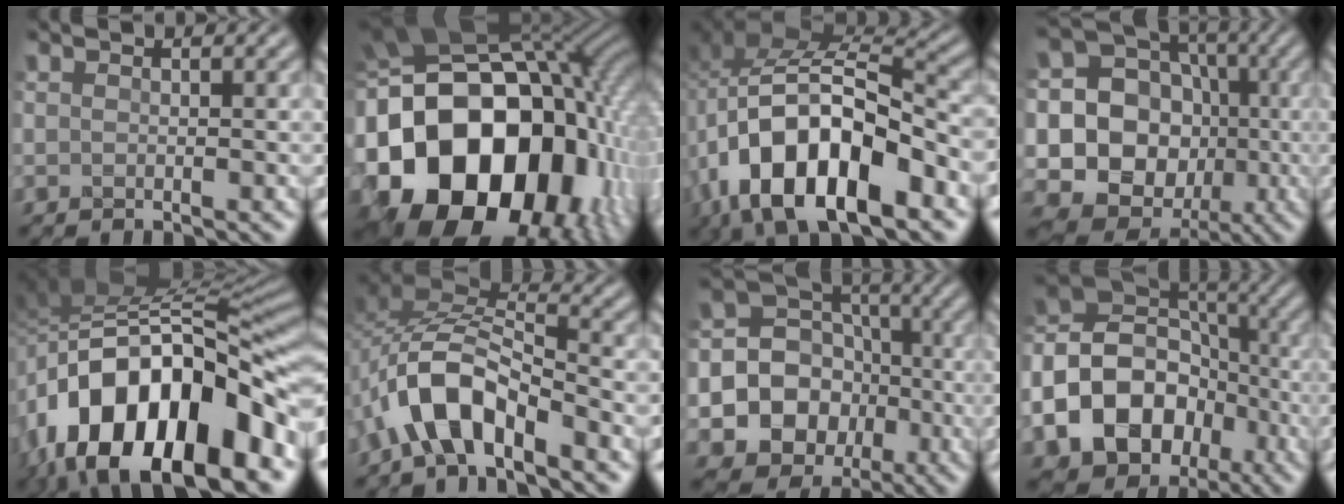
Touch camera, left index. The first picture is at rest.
{"total": 21.6, "force": [-3.7, 16.4, 13.6], "torque": [-0.286, -0.012, -0.052]}
{"total": 13.6, "force": [-5.5, 7.7, 9.8], "torque": [-0.172, -0.010, -0.097]}
{"total": 19.7, "force": [-1.8, 18.5, 6.4], "torque": [-0.173, 0.024, -0.058]}
{"total": 16.6, "force": [-7.0, 8.8, 12.3], "torque": [-0.193, 0.011, -0.123]}
{"total": 6.7, "force": [-3.9, 2.9, 4.5], "torque": [-0.073, 0.007, -0.080]}
{"total": 14.3, "force": [-4.0, 13.1, 4.2], "torque": [-0.111, -0.013, -0.069]}
{"total": 17.2, "force": [-5.8, 14.0, 8.2], "torque": [-0.176, -0.008, -0.107]}